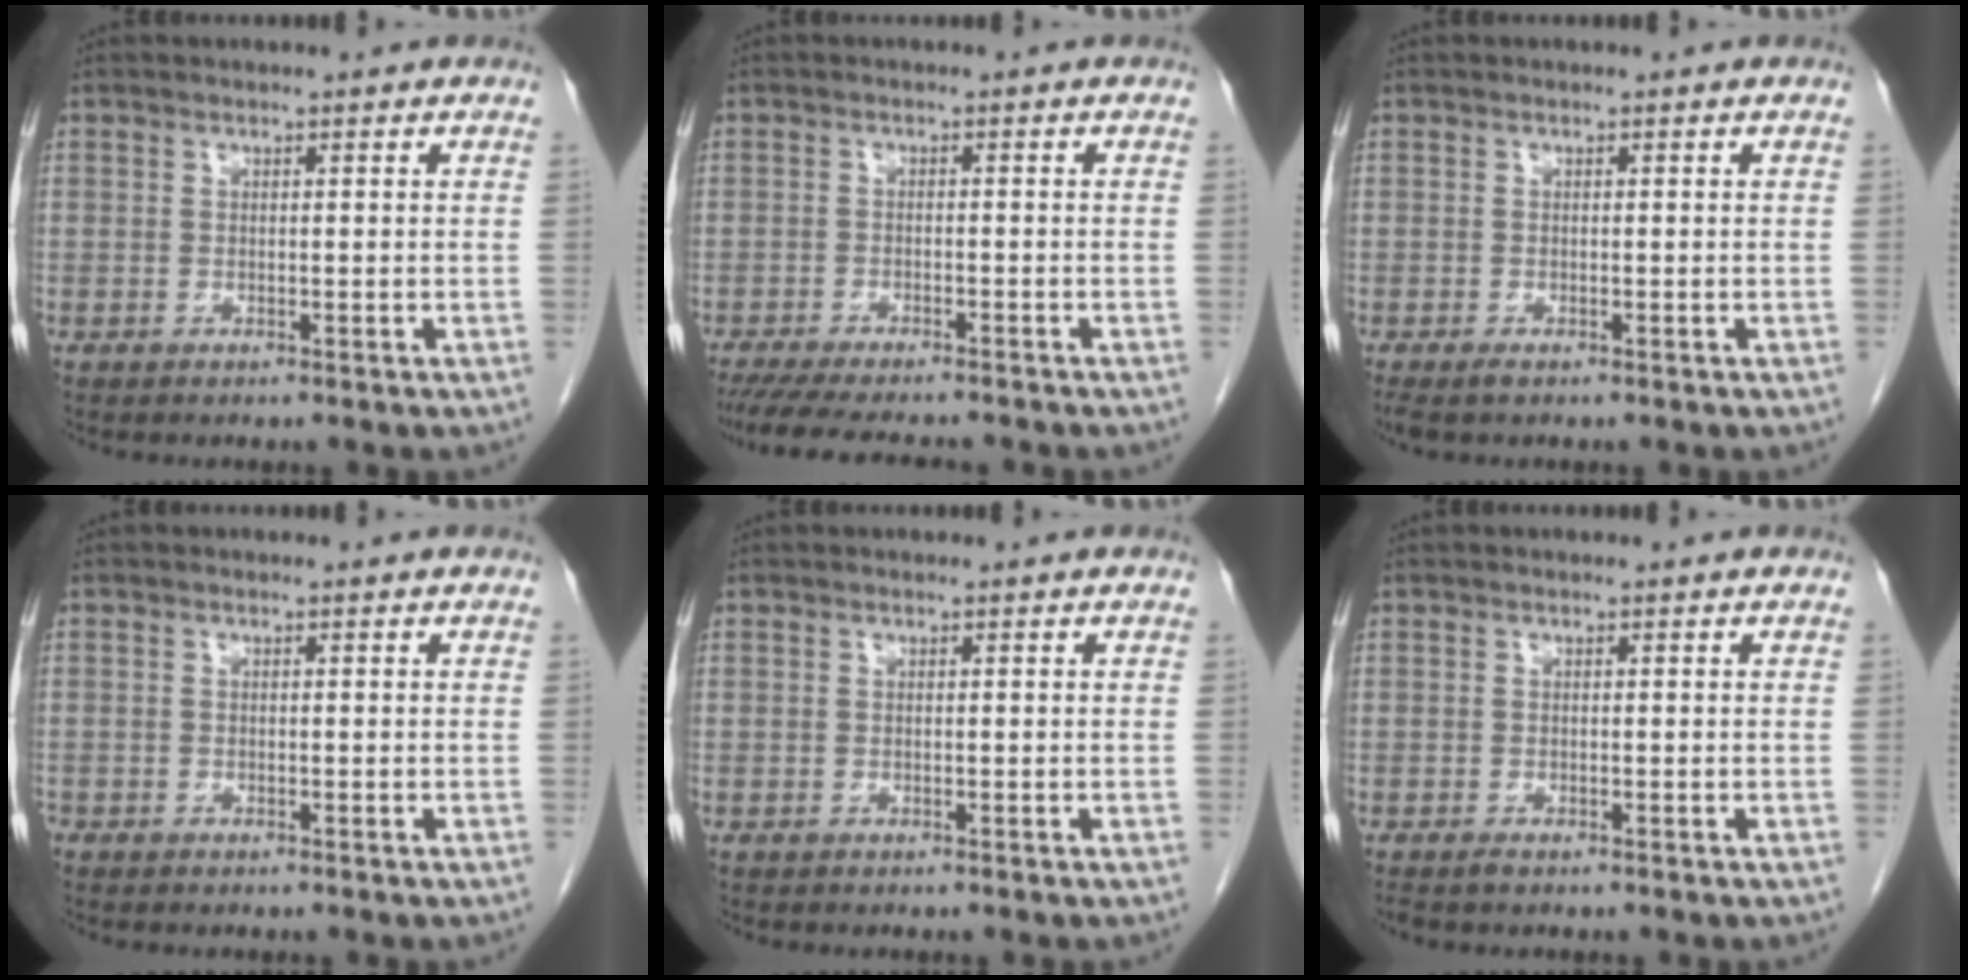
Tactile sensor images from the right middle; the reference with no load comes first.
{"total": 11.8, "force": [-10.4, 1.9, 5.2], "torque": [-0.078, -0.015, -0.147]}
{"total": 1.6, "force": [-1.2, 0.5, 1.0], "torque": [-0.018, -0.006, -0.018]}
{"total": 0.5, "force": [-0.4, 0.3, 0.1], "torque": [-0.006, 0.001, -0.010]}
{"total": 0.0}
{"total": 0.7, "force": [-0.6, 0.1, 0.3], "torque": [-0.012, -0.003, -0.011]}